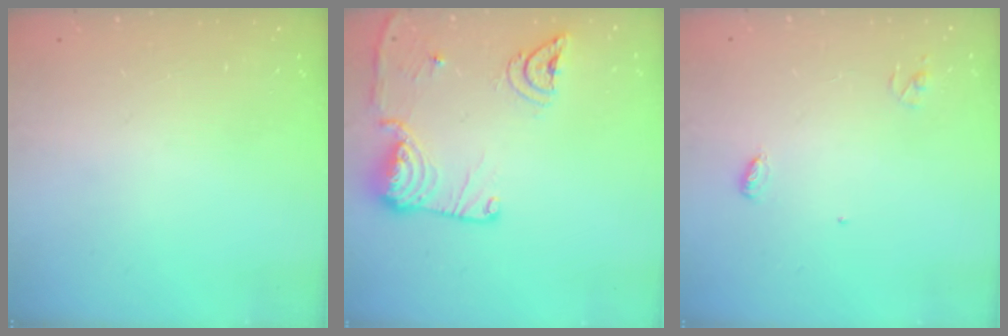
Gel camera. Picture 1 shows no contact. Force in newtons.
{"total": 15.4, "press": 15.3, "slide": 1.9}
{"total": 3.8, "press": 3.7, "slide": 0.4}